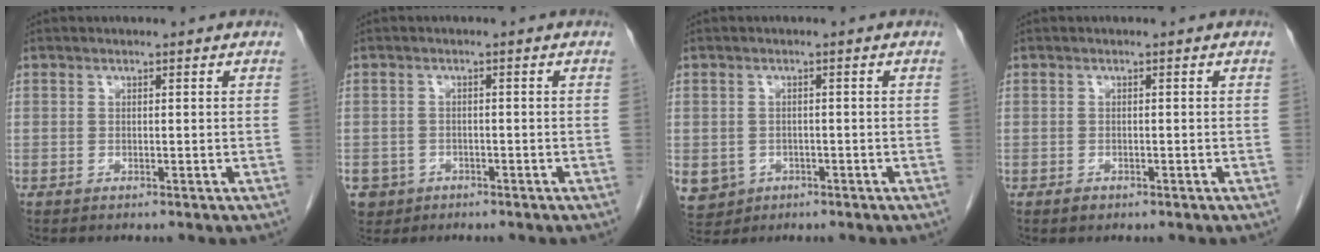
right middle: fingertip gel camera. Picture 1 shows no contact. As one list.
[{"total": 3.9, "force": [-2.0, 3.3, 0.5], "torque": [-0.005, 0.008, -0.031]}, {"total": 8.0, "force": [-2.9, 7.1, 2.4], "torque": [-0.070, 0.002, -0.036]}, {"total": 0.9, "force": [-0.6, 0.6, 0.4], "torque": [-0.007, 0.001, -0.006]}]